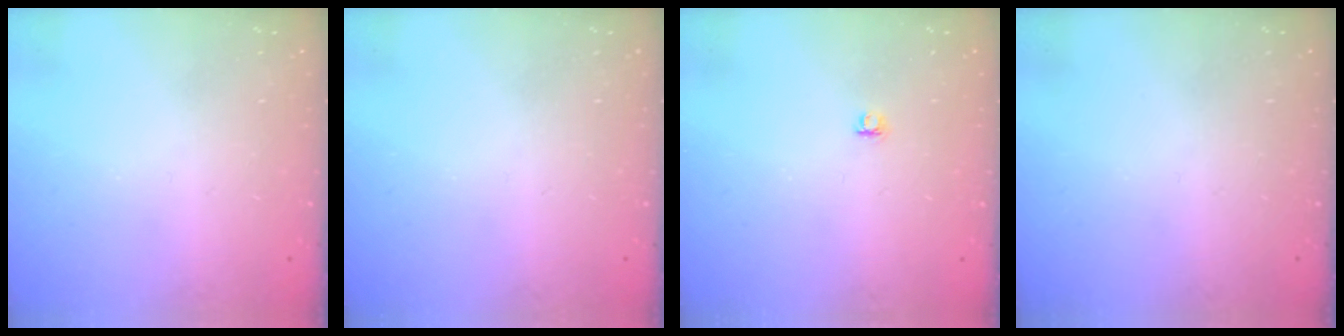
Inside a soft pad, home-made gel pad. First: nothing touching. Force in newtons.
{"total": 0.0}
{"total": 3.8, "press": 3.8, "slide": 0.5}
{"total": 0.0}